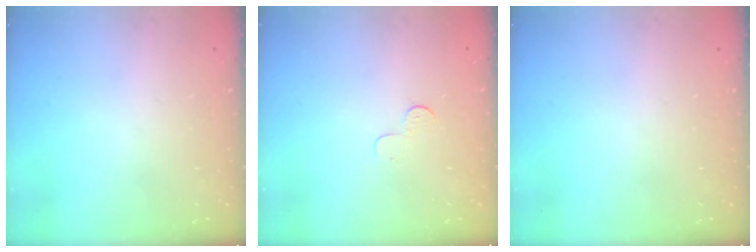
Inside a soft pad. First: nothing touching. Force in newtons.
{"total": 3.2, "press": 3.2, "slide": 0.4}
{"total": 0.0}